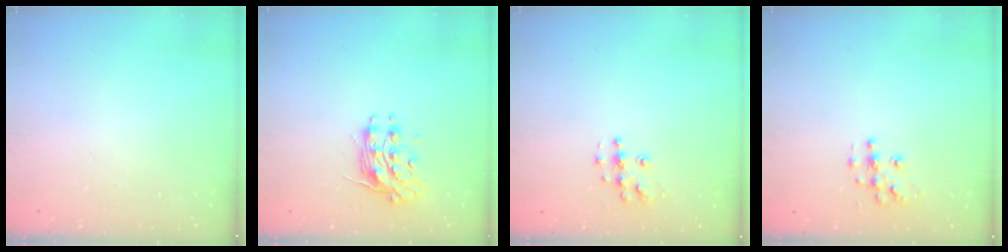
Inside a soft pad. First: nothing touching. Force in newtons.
{"total": 10.9, "press": 10.9, "slide": 0.5}
{"total": 7.9, "press": 7.9, "slide": 0.4}
{"total": 7.3, "press": 7.3, "slide": 0.2}